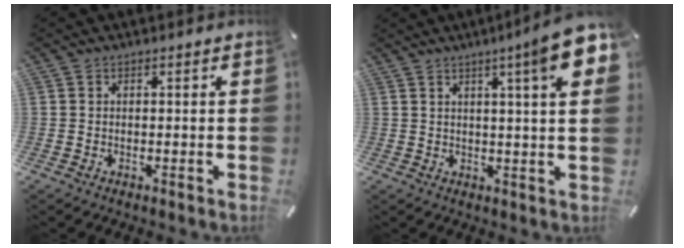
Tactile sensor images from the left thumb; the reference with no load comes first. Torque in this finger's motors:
{"motor_torque": [2.51, 2.50, 1.45, -1.32, 0.12]}